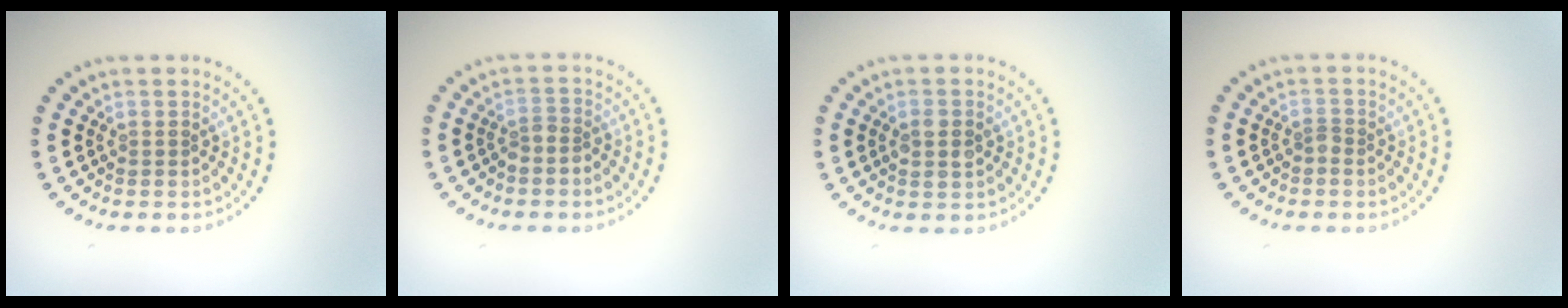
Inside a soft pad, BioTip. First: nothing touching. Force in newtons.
{"total": 1.4, "press": 1.0, "slide": 1.0}
{"total": 1.7, "press": 1.6, "slide": 0.2}
{"total": 0.8, "press": 0.5, "slide": 0.5}